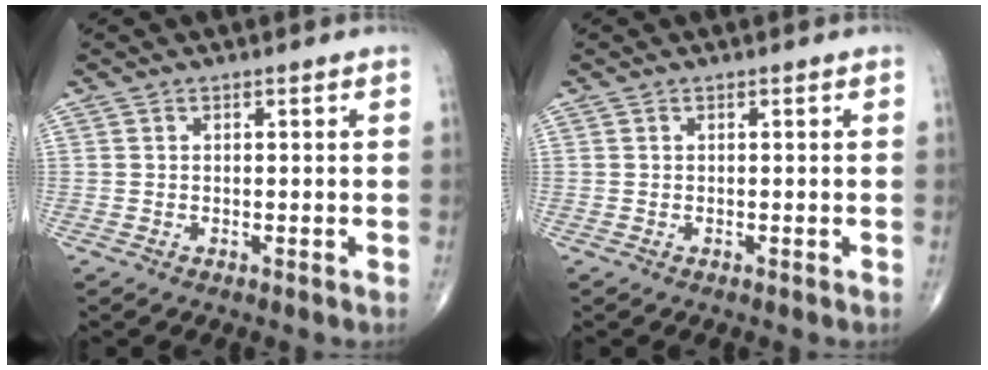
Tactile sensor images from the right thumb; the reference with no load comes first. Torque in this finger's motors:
{"motor_torque": [0.02, -0.18, -0.13, -0.10, 0.06]}